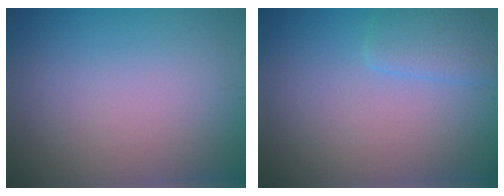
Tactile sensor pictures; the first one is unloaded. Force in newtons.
{"total": 2.4, "press": 2.3, "slide": 0.2}